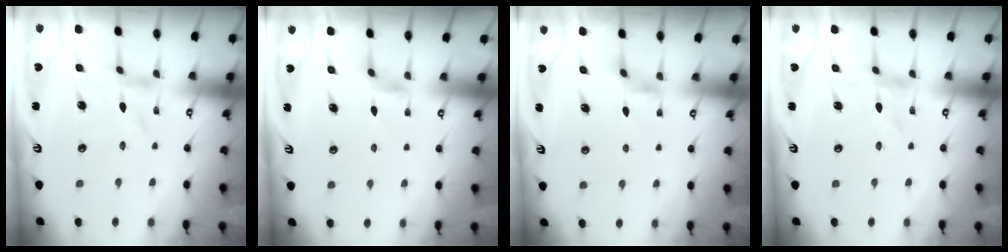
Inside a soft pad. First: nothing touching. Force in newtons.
{"total": 2.8, "press": 2.7, "slide": 0.5}
{"total": 2.1, "press": 2.1, "slide": 0.3}
{"total": 0.0}